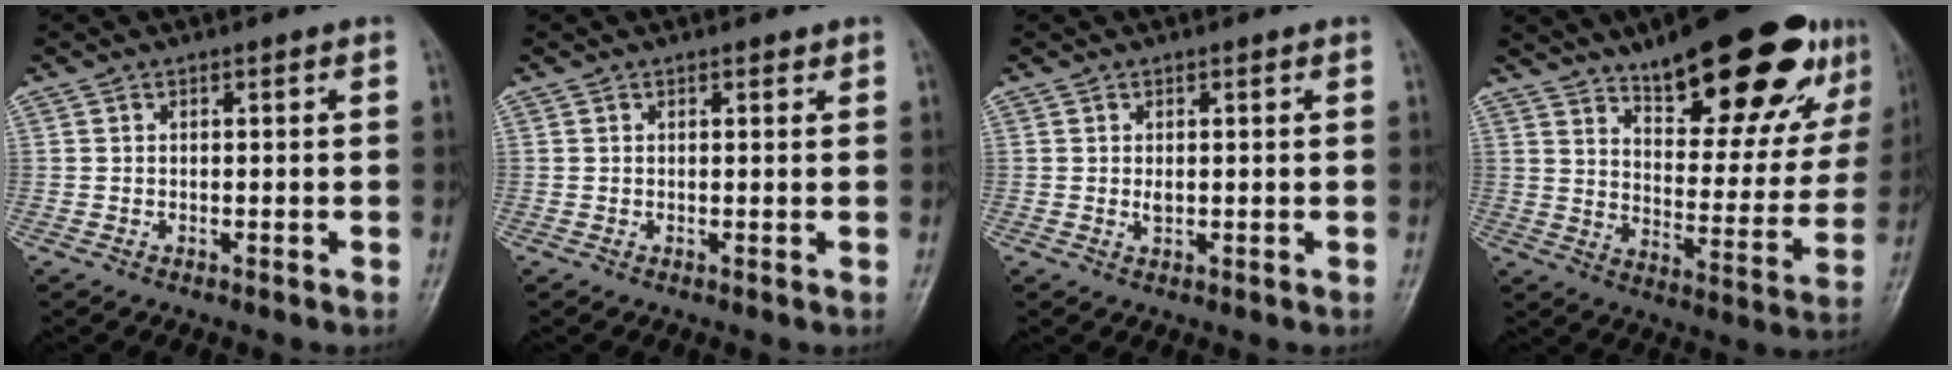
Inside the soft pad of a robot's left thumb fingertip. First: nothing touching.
{"total": 0.9, "force": [0.7, 0.4, 0.5], "torque": [-0.005, -0.004, 0.007]}
{"total": 1.3, "force": [0.3, 0.7, 1.0], "torque": [-0.014, -0.003, 0.007]}
{"total": 24.8, "force": [15.3, 8.3, 17.6], "torque": [-0.209, -0.057, 0.226]}